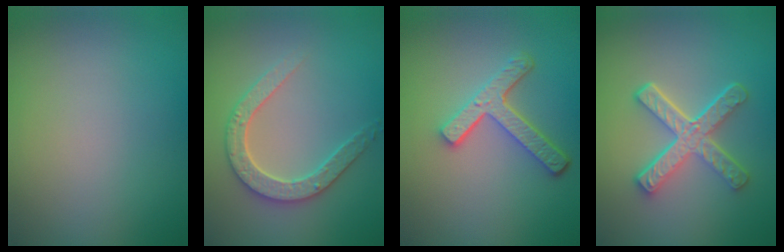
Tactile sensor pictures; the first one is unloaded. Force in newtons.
{"total": 3.2, "press": 3.1, "slide": 0.7}
{"total": 4.1, "press": 3.2, "slide": 2.6}
{"total": 5.2, "press": 3.7, "slide": 3.6}